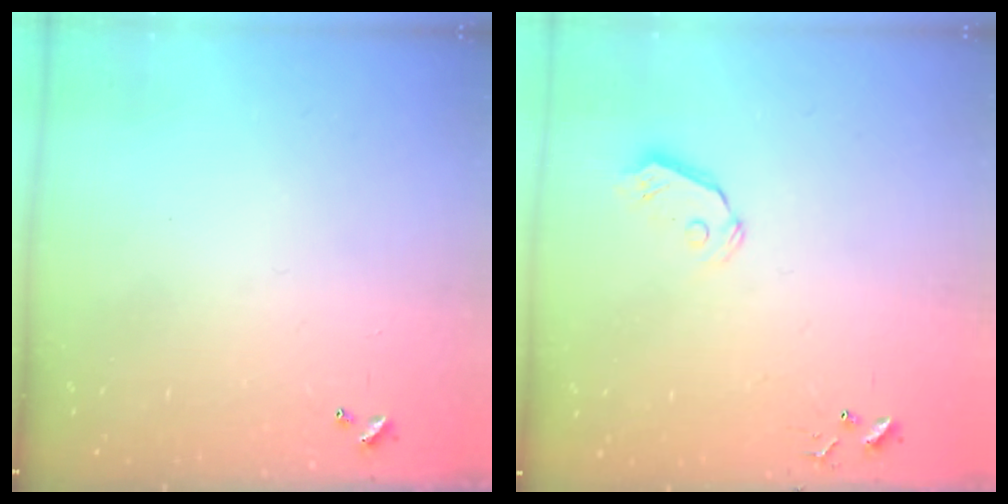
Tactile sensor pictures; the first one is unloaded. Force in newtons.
{"total": 4.4, "press": 4.3, "slide": 0.5}